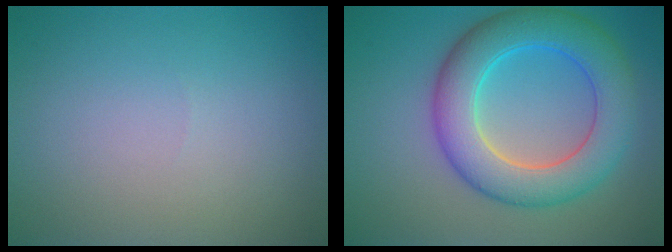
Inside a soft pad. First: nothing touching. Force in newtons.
{"total": 7.9, "press": 7.9, "slide": 0.2}